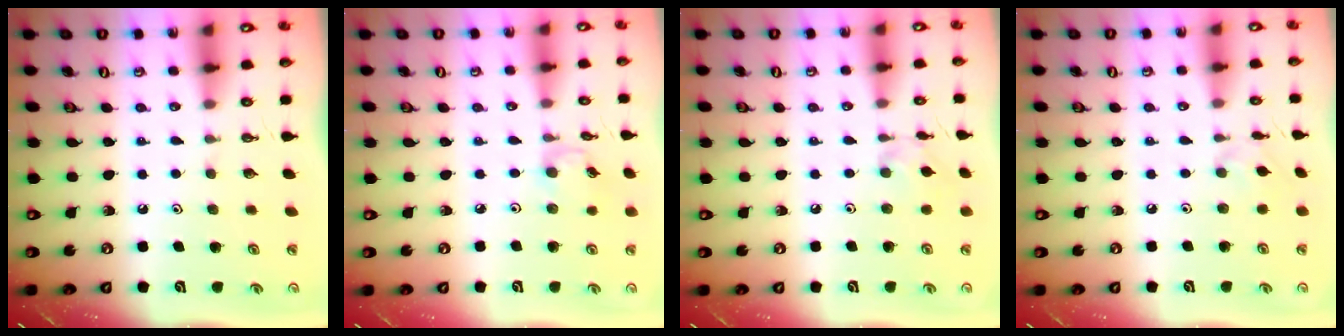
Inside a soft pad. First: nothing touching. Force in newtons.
{"total": 3.3, "press": 3.2, "slide": 0.3}
{"total": 3.7, "press": 3.7, "slide": 0.5}
{"total": 2.8, "press": 2.7, "slide": 0.6}